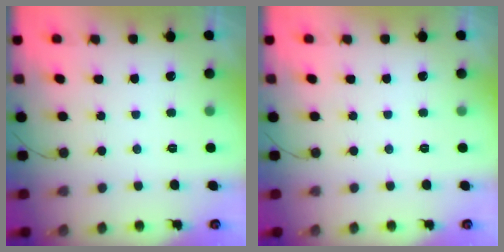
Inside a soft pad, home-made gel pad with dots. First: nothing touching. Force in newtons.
{"total": 0.0}